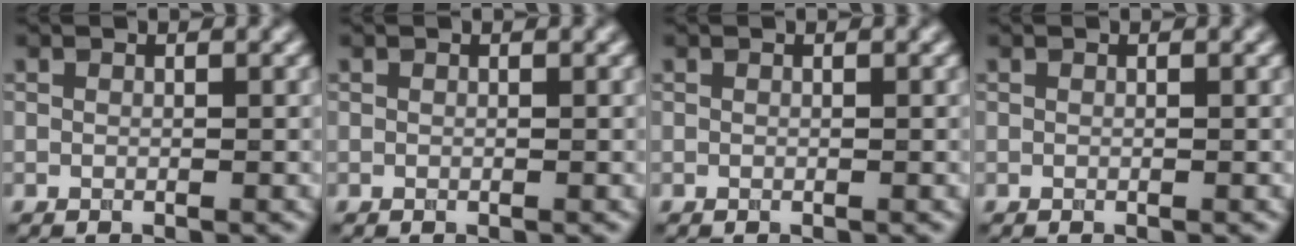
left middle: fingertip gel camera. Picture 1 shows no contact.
{"total": 0.0}
{"total": 0.0}
{"total": 0.0}